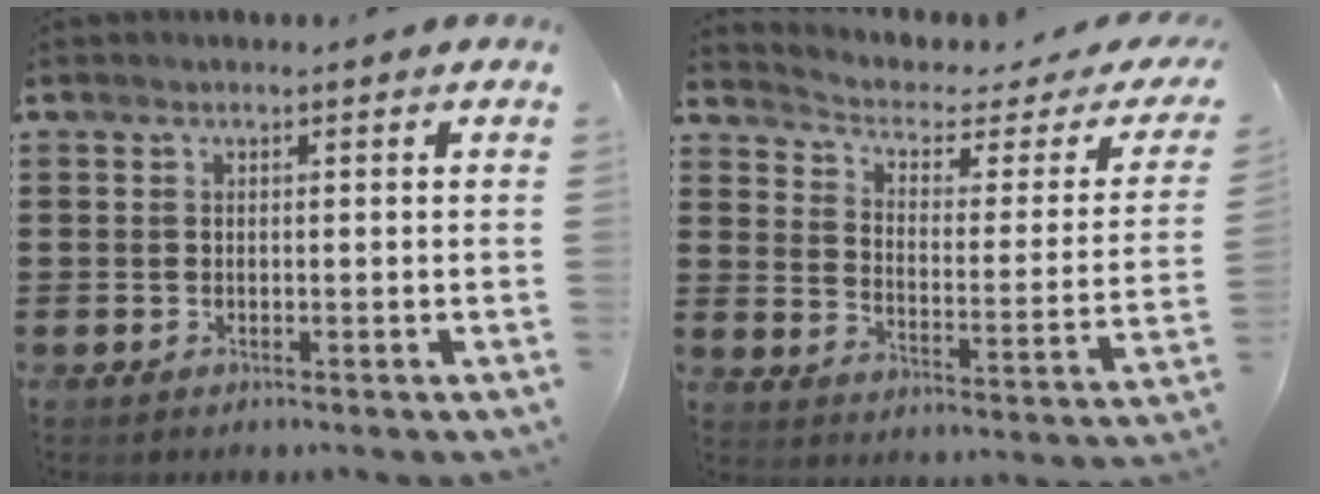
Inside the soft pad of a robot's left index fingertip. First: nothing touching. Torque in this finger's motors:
{"motor_torque": [2.14, 0.00, 0.12, -0.01]}